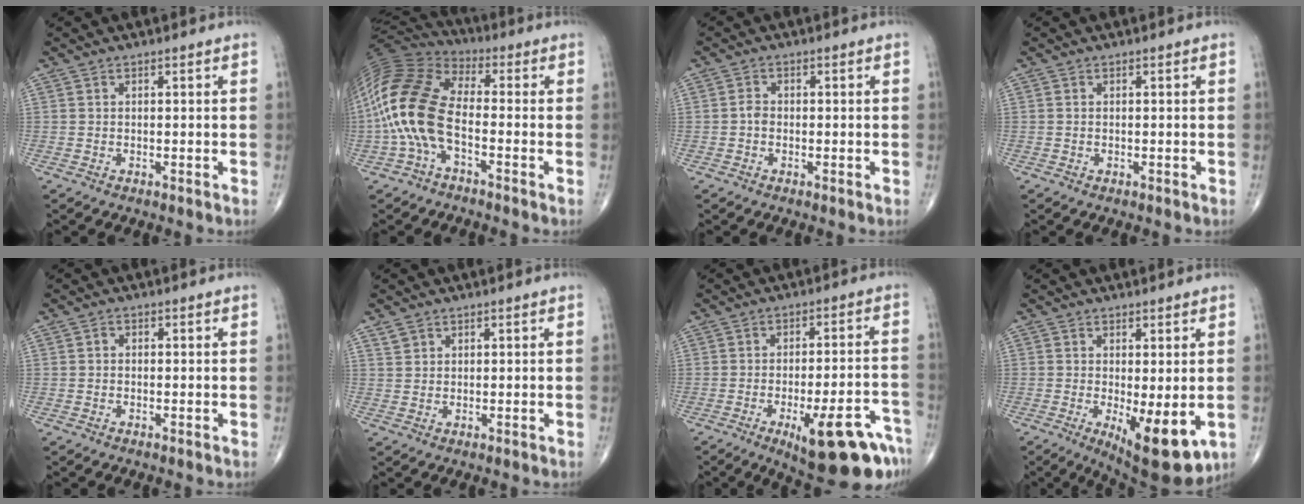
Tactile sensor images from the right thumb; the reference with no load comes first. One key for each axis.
{"total": 15.9, "fx": -3.3, "fy": 8.2, "fz": 13.3, "tx": -0.288, "ty": 0.043, "tz": -0.076}
{"total": 1.6, "fx": -0.4, "fy": 1.2, "fz": 1.0, "tx": -0.011, "ty": 0.004, "tz": -0.011}
{"total": 0.0}
{"total": 0.8, "fx": -0.1, "fy": 0.7, "fz": 0.4, "tx": -0.002, "ty": 0.002, "tz": -0.006}
{"total": 1.9, "fx": 1.3, "fy": 1.3, "fz": 0.4, "tx": 0.000, "ty": -0.003, "tz": 0.023}
{"total": 17.0, "fx": -9.2, "fy": 4.7, "fz": 13.5, "tx": -0.130, "ty": 0.043, "tz": -0.117}
{"total": 10.9, "fx": -2.6, "fy": 3.8, "fz": 9.9, "tx": -0.138, "ty": -0.026, "tz": -0.026}